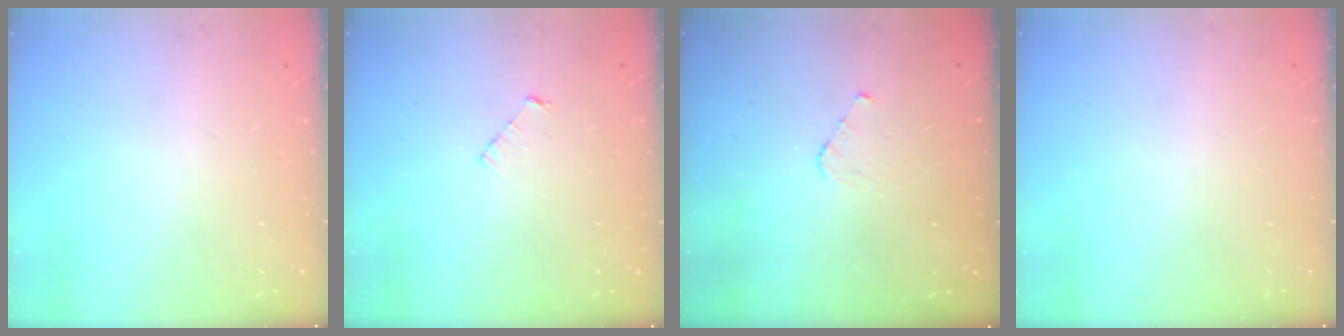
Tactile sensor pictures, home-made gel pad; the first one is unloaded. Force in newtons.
{"total": 3.4, "press": 3.3, "slide": 0.3}
{"total": 3.5, "press": 3.5, "slide": 0.3}
{"total": 0.0}